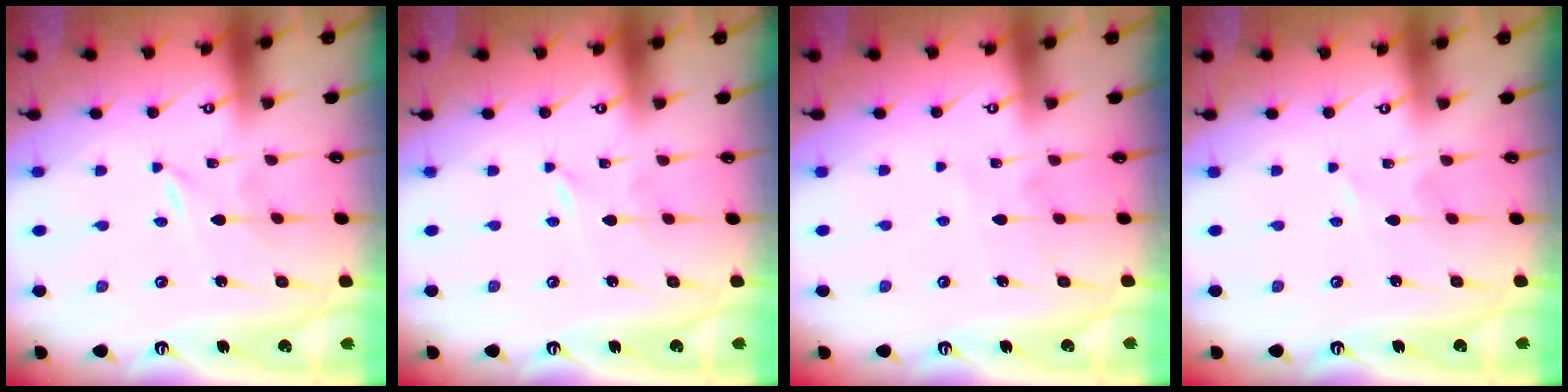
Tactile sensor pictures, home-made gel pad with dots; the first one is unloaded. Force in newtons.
{"total": 0.0}
{"total": 4.7, "press": 4.7, "slide": 0.6}
{"total": 0.8, "press": 0.8, "slide": 0.2}